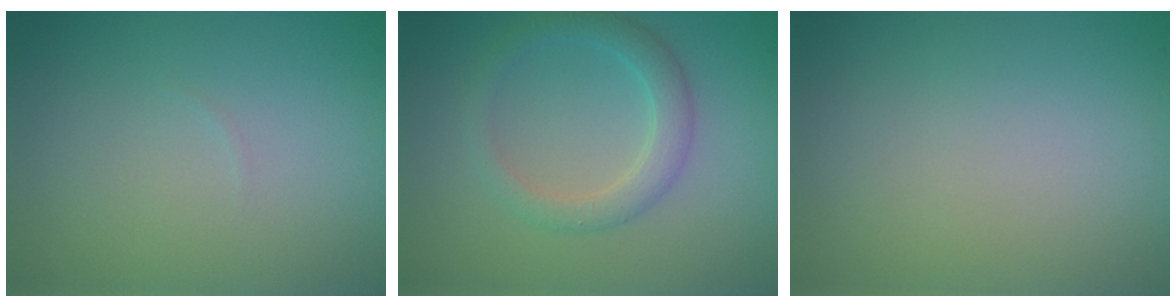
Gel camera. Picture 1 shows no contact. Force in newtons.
{"total": 2.7, "press": 2.7, "slide": 0.1}
{"total": 0.0}